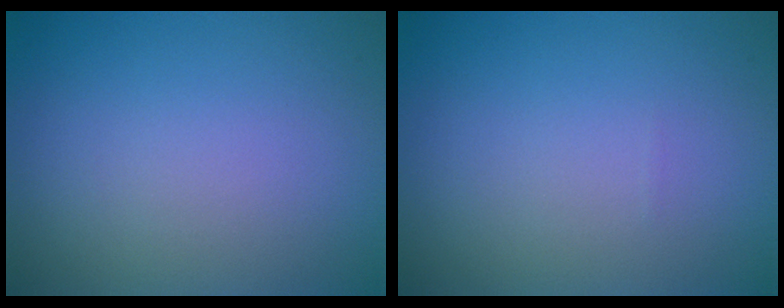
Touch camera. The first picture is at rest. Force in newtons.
{"total": 0.0}